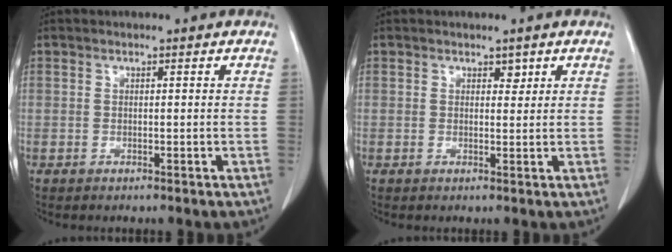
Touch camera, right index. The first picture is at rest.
{"total": 1.2, "force": [0.8, 0.7, 0.6], "torque": [-0.004, -0.003, 0.010]}